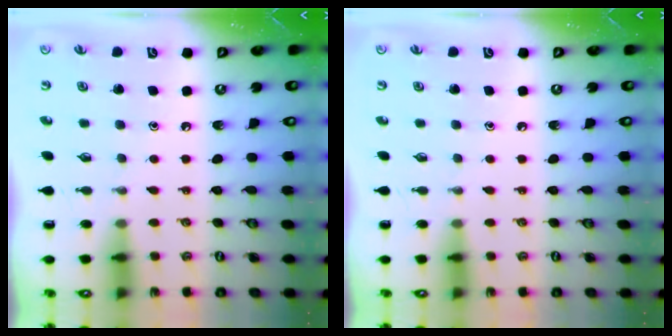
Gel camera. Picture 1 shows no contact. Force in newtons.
{"total": 0.0}